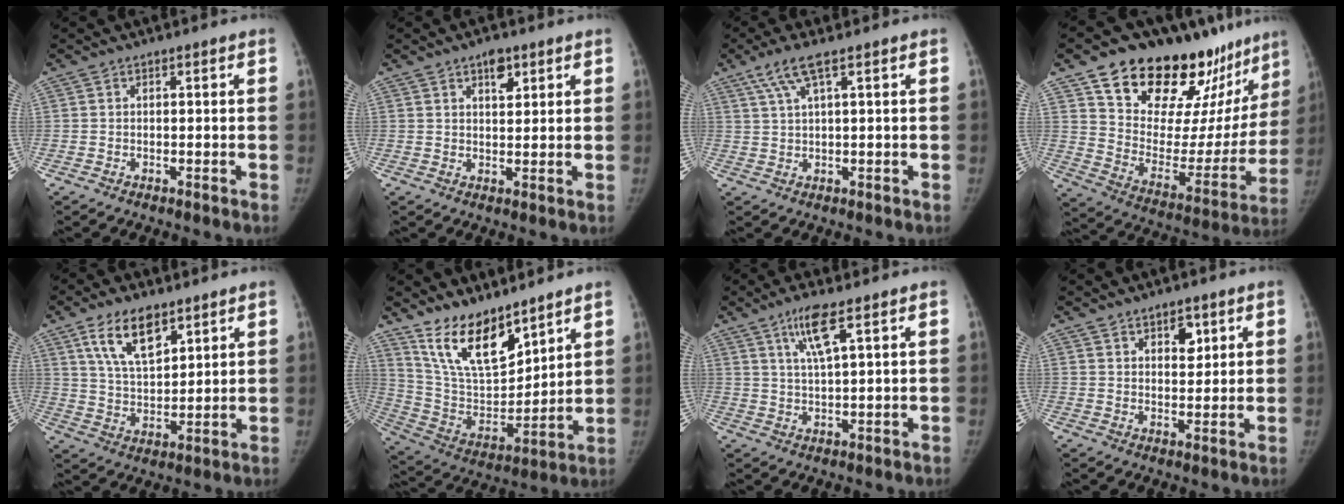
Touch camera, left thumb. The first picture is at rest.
{"total": 3.9, "force": [2.3, 2.0, 2.4], "torque": [-0.022, -0.012, 0.035]}
{"total": 5.0, "force": [2.7, 0.6, 4.1], "torque": [-0.104, 0.004, 0.062]}
{"total": 30.5, "force": [21.8, 13.8, 16.1], "torque": [-0.202, -0.092, 0.322]}
{"total": 11.3, "force": [6.5, 5.3, 7.6], "torque": [-0.119, -0.032, 0.128]}
{"total": 16.1, "force": [11.7, 6.6, 8.9], "torque": [-0.120, -0.072, 0.234]}
{"total": 6.4, "force": [3.4, 0.8, 5.4], "torque": [-0.113, -0.018, 0.071]}
{"total": 4.7, "force": [2.5, 2.7, 2.9], "torque": [-0.021, -0.017, 0.040]}